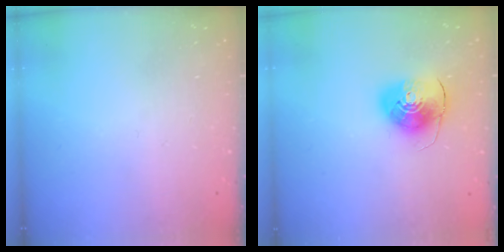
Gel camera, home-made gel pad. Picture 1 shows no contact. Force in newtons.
{"total": 9.3, "press": 9.3, "slide": 1.1}